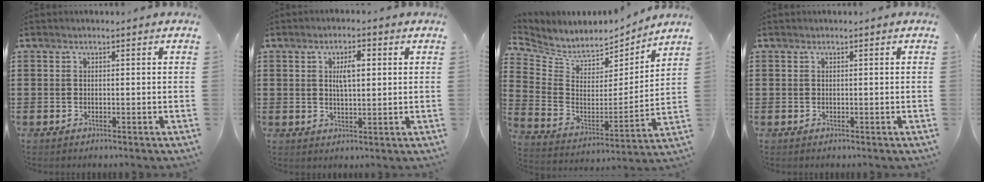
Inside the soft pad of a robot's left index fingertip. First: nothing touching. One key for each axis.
{"total": 3.8, "fx": 1.2, "fy": 1.4, "fz": 3.3, "tx": -0.063, "ty": 0.008, "tz": 0.015}
{"total": 5.5, "fx": 4.9, "fy": 2.4, "fz": 0.6, "tx": -0.048, "ty": -0.045, "tz": 0.085}
{"total": 0.0}